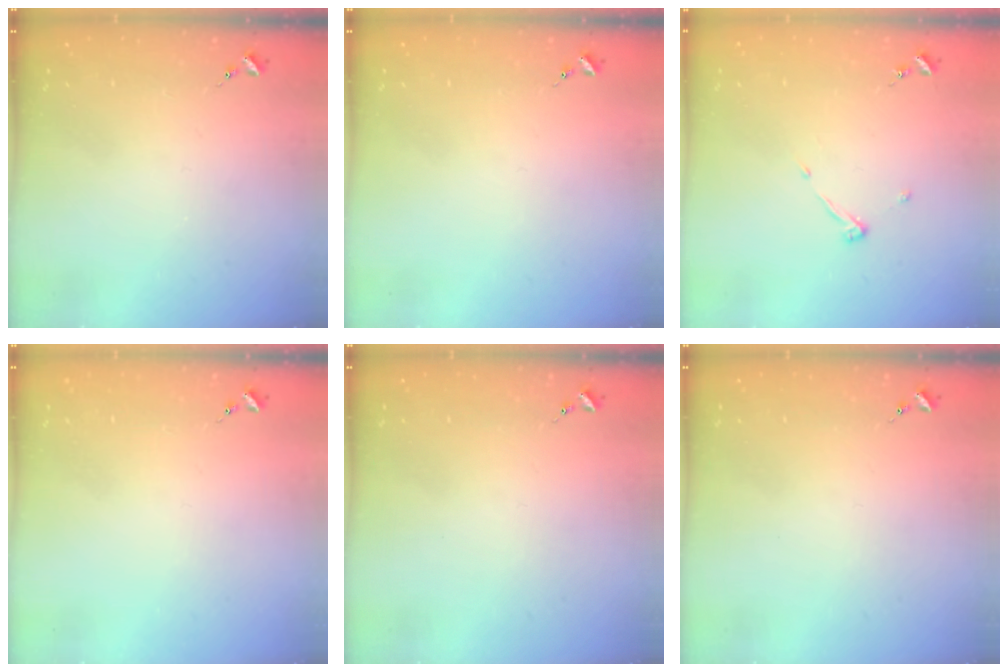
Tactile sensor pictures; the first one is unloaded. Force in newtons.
{"total": 0.0}
{"total": 3.9, "press": 3.9, "slide": 0.5}
{"total": 0.0}
{"total": 0.0}
{"total": 0.0}